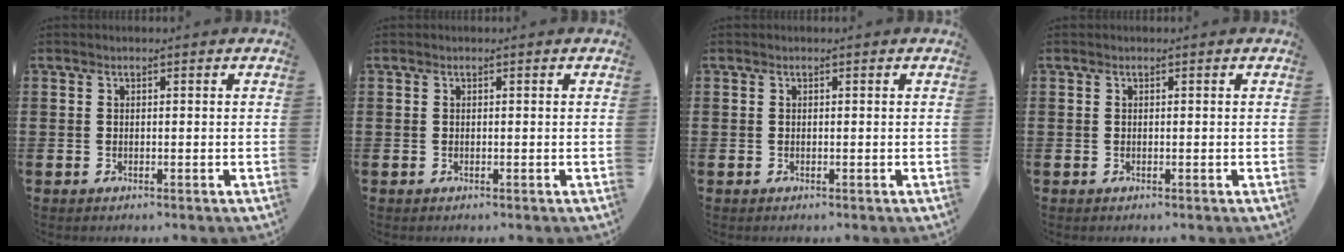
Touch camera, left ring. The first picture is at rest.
{"total": 0.0}
{"total": 0.0}
{"total": 0.0}